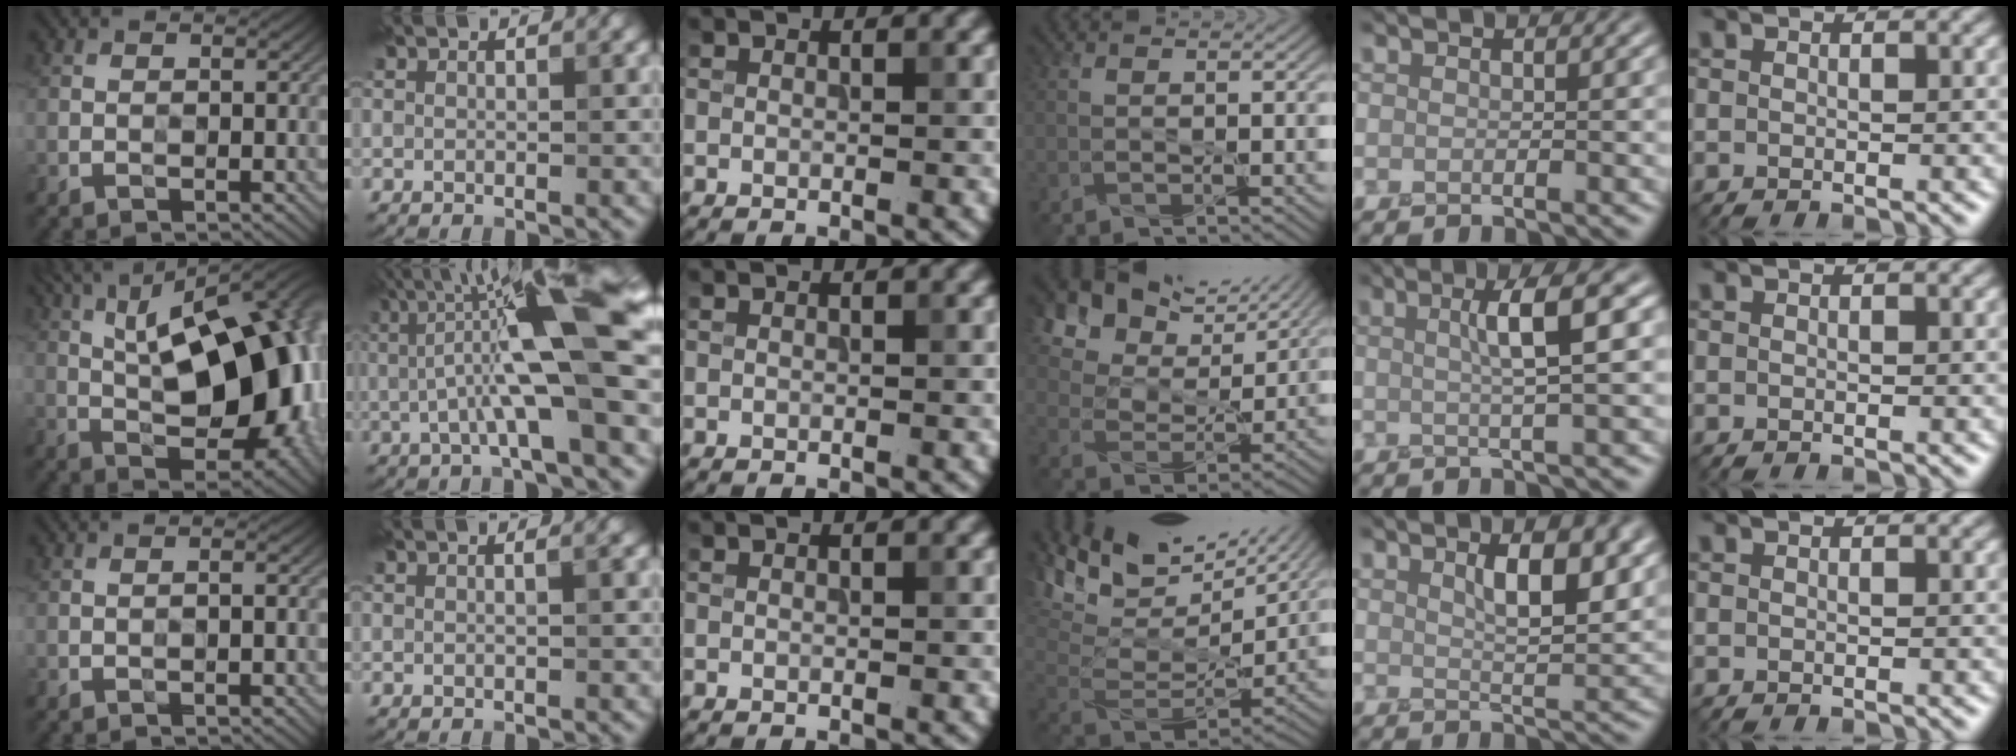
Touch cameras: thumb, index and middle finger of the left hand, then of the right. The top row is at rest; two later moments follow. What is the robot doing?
{"motion": "peel", "object": "velcro strap"}